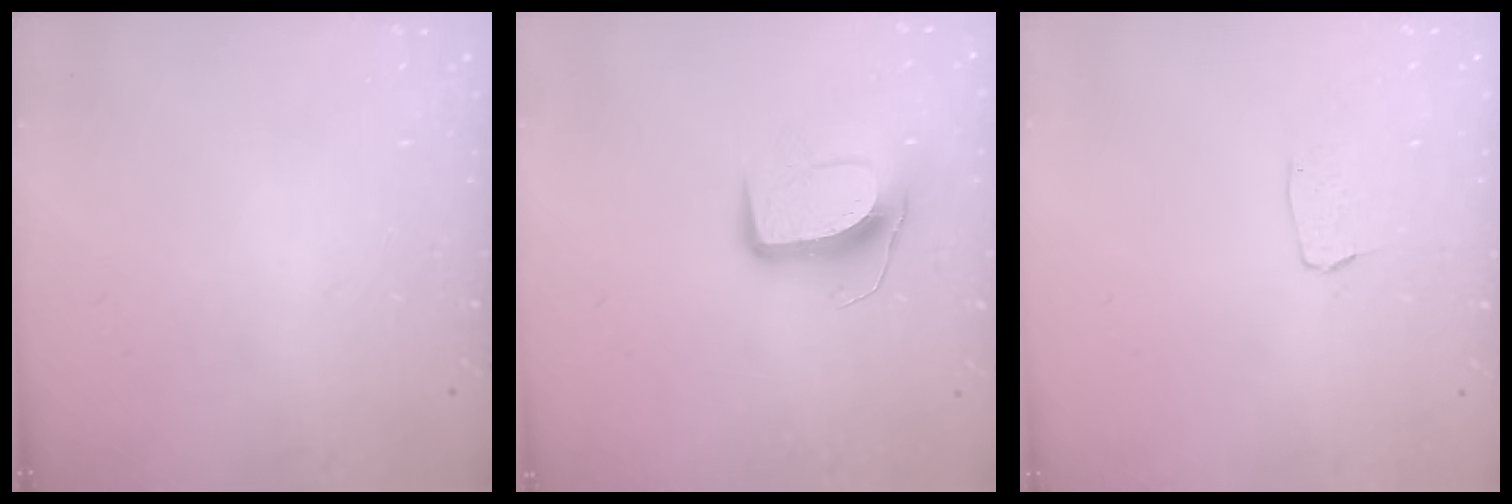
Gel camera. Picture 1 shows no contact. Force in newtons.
{"total": 10.3, "press": 10.3, "slide": 0.7}
{"total": 3.0, "press": 3.0, "slide": 0.2}